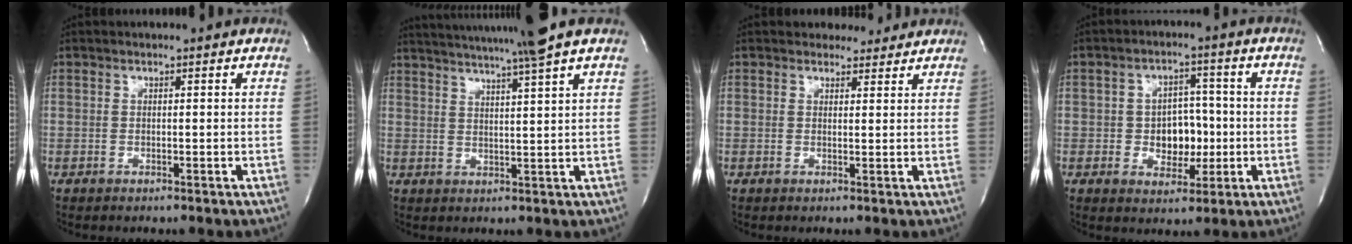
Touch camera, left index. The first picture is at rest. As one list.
[{"total": 13.1, "force": [11.1, -2.0, 6.7], "torque": [-0.120, -0.016, 0.152]}, {"total": 2.9, "force": [2.6, 1.2, 0.0], "torque": [0.002, -0.003, 0.029]}, {"total": 6.3, "force": [-1.1, 4.4, 4.3], "torque": [-0.063, 0.011, -0.012]}]